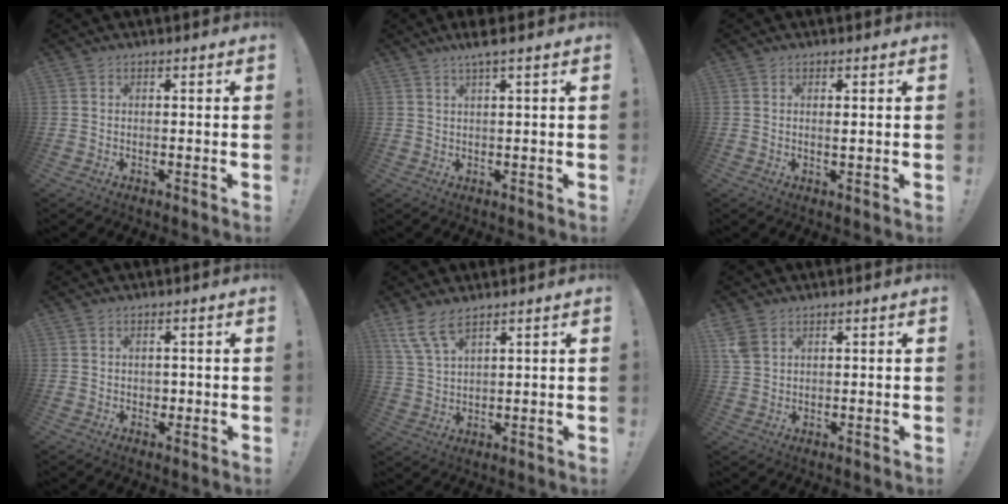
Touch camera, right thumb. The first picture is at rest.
{"total": 4.0, "force": [2.5, -0.4, 3.0], "torque": [-0.059, -0.008, 0.041]}
{"total": 1.1, "force": [0.2, 0.0, 1.1], "torque": [-0.011, -0.005, 0.001]}
{"total": 1.5, "force": [0.2, 1.4, 0.3], "torque": [-0.002, 0.001, 0.003]}
{"total": 8.4, "force": [6.1, 3.0, 4.9], "torque": [-0.097, -0.024, 0.120]}
{"total": 4.0, "force": [2.3, 2.6, 2.0], "torque": [-0.041, -0.001, 0.047]}